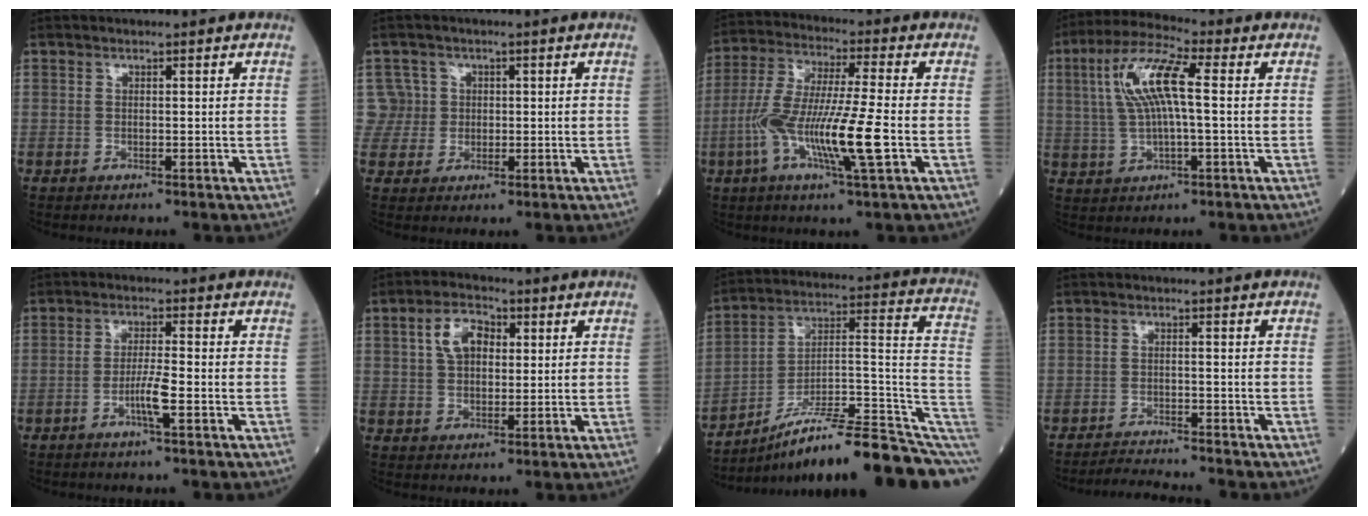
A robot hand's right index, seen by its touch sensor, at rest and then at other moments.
{"total": 5.9, "force": [1.7, 5.6, -0.5], "torque": [0.027, 0.018, 0.036]}
{"total": 13.3, "force": [-3.5, 0.4, 12.8], "torque": [-0.258, -0.008, -0.073]}
{"total": 10.0, "force": [1.6, 1.8, 9.7], "torque": [-0.206, 0.020, 0.030]}
{"total": 4.0, "force": [-1.7, -0.2, 3.6], "torque": [-0.071, -0.004, -0.035]}
{"total": 6.4, "force": [1.9, 3.7, 4.8], "torque": [-0.092, 0.017, 0.035]}
{"total": 21.1, "force": [-13.8, 2.6, 15.7], "torque": [-0.150, 0.052, -0.212]}
{"total": 4.8, "force": [-4.7, -0.7, 0.7], "torque": [-0.012, -0.016, -0.077]}